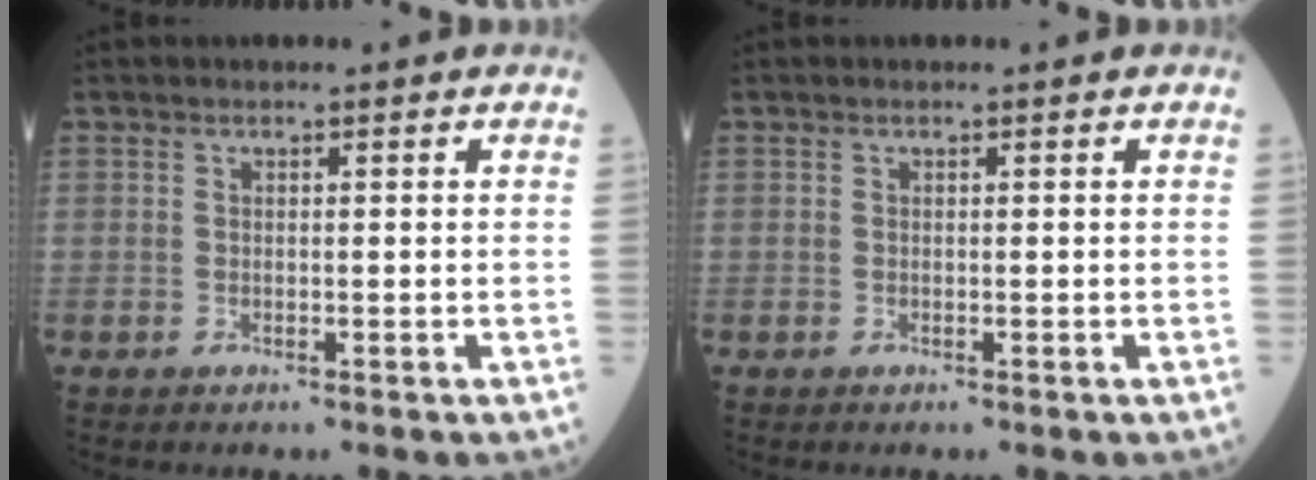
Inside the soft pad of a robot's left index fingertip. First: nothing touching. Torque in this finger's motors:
{"motor_torque": [0.00, 0.00, 0.00, 0.00]}